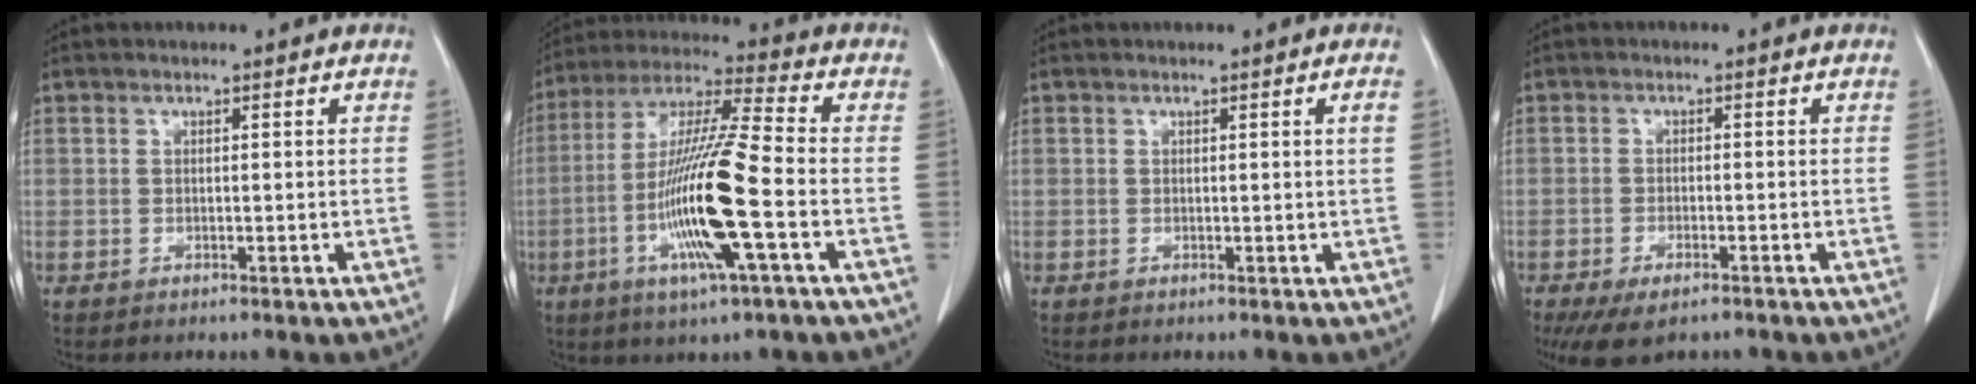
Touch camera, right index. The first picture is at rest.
{"total": 15.9, "force": [-4.3, 0.3, 15.3], "torque": [-0.306, -0.010, -0.084]}
{"total": 0.9, "force": [0.2, -0.3, 0.8], "torque": [-0.011, -0.001, 0.004]}
{"total": 6.5, "force": [-4.7, 2.4, 3.9], "torque": [-0.060, -0.010, -0.073]}